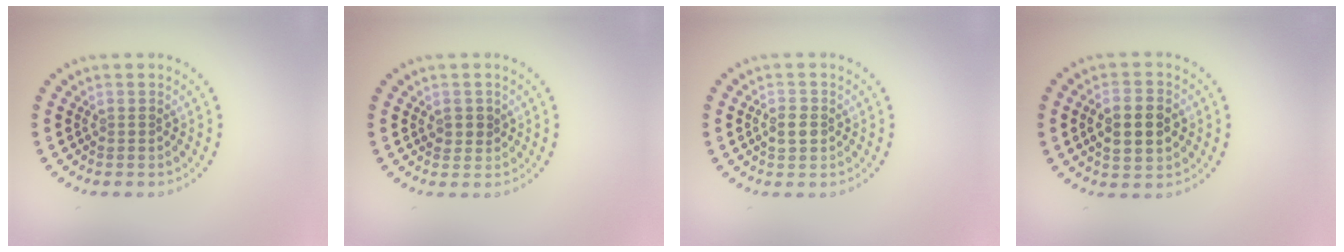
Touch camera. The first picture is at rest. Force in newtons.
{"total": 1.5, "press": 1.3, "slide": 0.7}
{"total": 1.6, "press": 1.6, "slide": 0.0}
{"total": 4.6, "press": 4.6, "slide": 0.4}